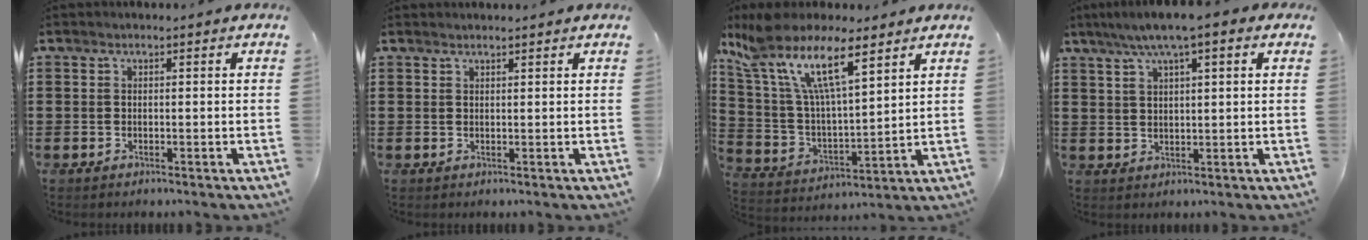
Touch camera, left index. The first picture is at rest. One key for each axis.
{"total": 0.9, "fx": 0.9, "fy": 0.0, "fz": 0.3, "tx": -0.007, "ty": -0.001, "tz": 0.018}
{"total": 13.2, "fx": 8.3, "fy": 3.6, "fz": 9.6, "tx": -0.230, "ty": -0.037, "tz": 0.139}
{"total": 5.6, "fx": 3.5, "fy": 0.7, "fz": 4.2, "tx": -0.087, "ty": 0.001, "tz": 0.060}